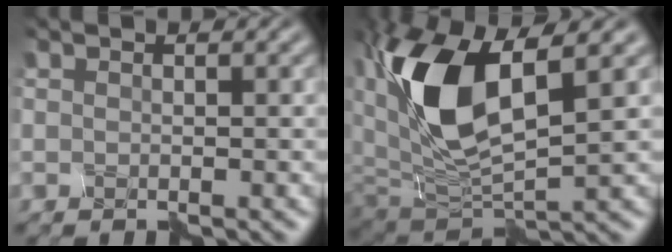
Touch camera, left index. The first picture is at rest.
{"total": 10.4, "force": [2.2, 4.7, 9.0], "torque": [-0.191, 0.001, 0.042]}